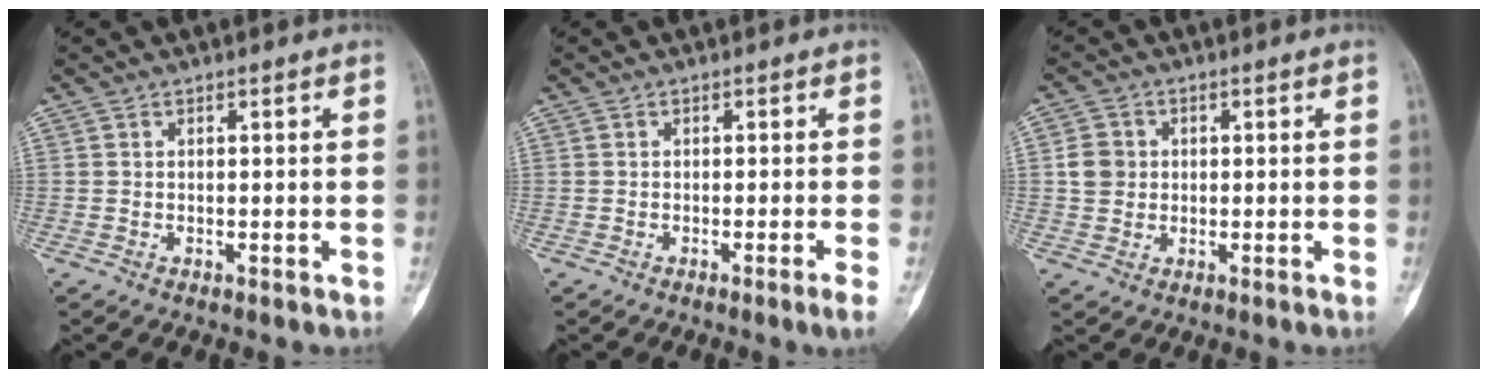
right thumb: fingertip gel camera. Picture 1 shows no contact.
{"total": 2.1, "force": [-1.0, -0.6, 1.7], "torque": [-0.035, -0.003, -0.017]}
{"total": 4.1, "force": [0.2, 3.7, 1.7], "torque": [-0.018, 0.005, 0.000]}